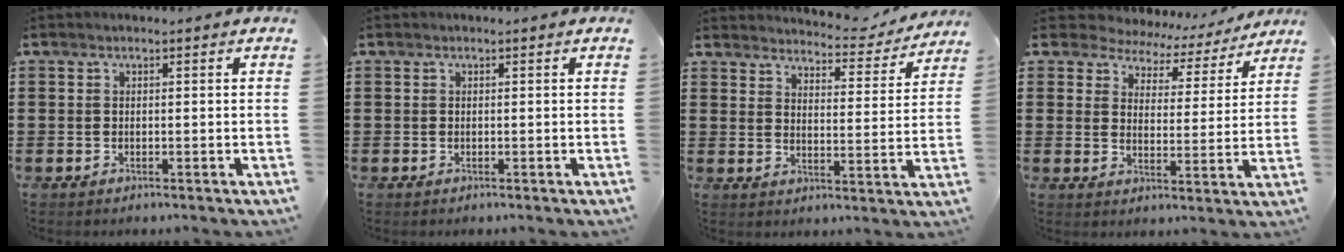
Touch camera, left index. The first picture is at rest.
{"total": 0.0}
{"total": 4.2, "force": [4.1, 0.4, 0.5], "torque": [-0.018, -0.036, 0.065]}
{"total": 5.0, "force": [4.6, 1.7, 0.0], "torque": [-0.032, -0.028, 0.079]}